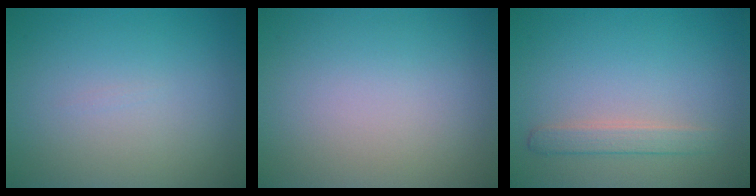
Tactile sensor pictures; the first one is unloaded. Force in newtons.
{"total": 0.0}
{"total": 1.8, "press": 1.8, "slide": 0.1}